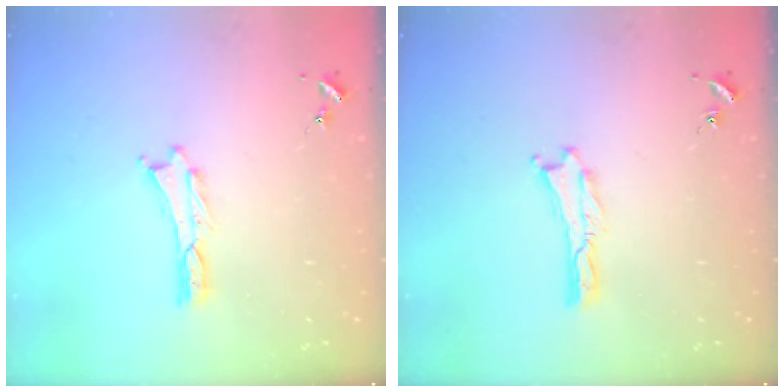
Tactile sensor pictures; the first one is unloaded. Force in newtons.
{"total": 0.0}